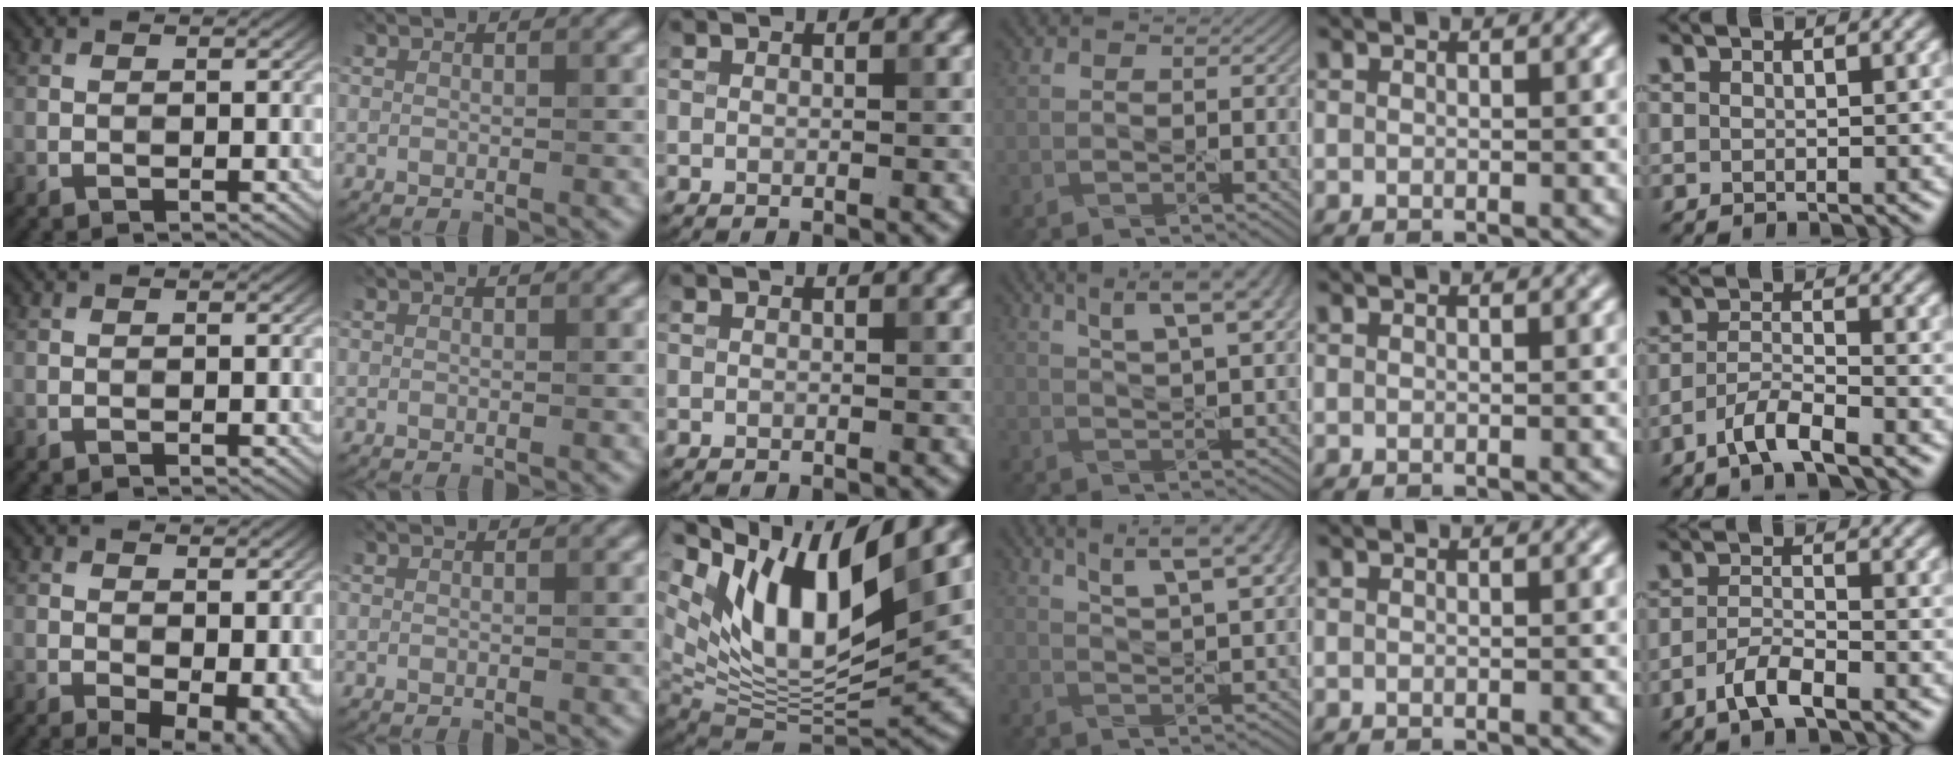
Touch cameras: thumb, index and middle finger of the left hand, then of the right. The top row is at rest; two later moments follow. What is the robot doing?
{"motion": "pour", "object": "sugar"}